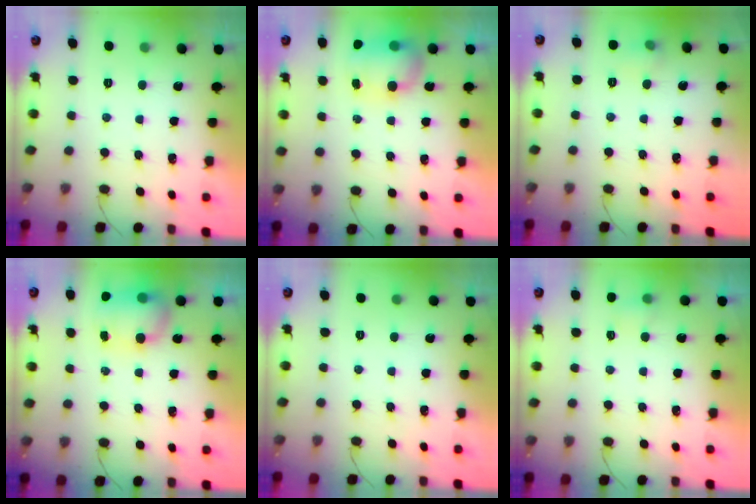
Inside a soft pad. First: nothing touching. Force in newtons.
{"total": 7.7, "press": 7.6, "slide": 1.4}
{"total": 4.8, "press": 4.5, "slide": 1.7}
{"total": 11.3, "press": 8.6, "slide": 7.3}
{"total": 0.0}
{"total": 2.6, "press": 2.5, "slide": 0.7}